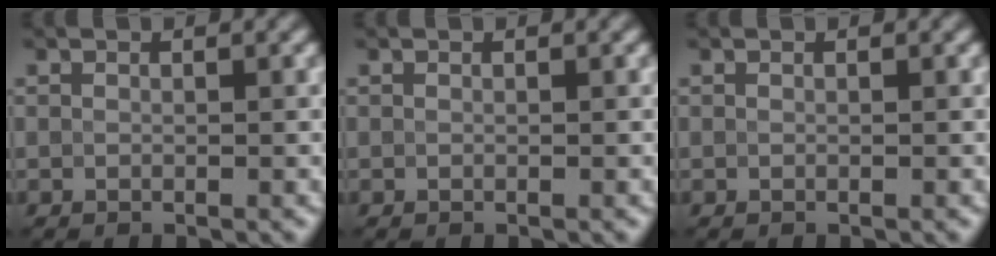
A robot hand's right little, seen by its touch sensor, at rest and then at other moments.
{"total": 0.0}
{"total": 0.0}